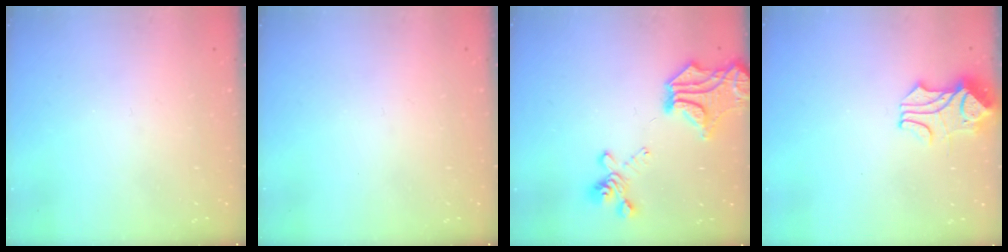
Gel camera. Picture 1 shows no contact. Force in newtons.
{"total": 0.0}
{"total": 7.0, "press": 6.5, "slide": 2.6}
{"total": 1.7, "press": 1.2, "slide": 1.1}